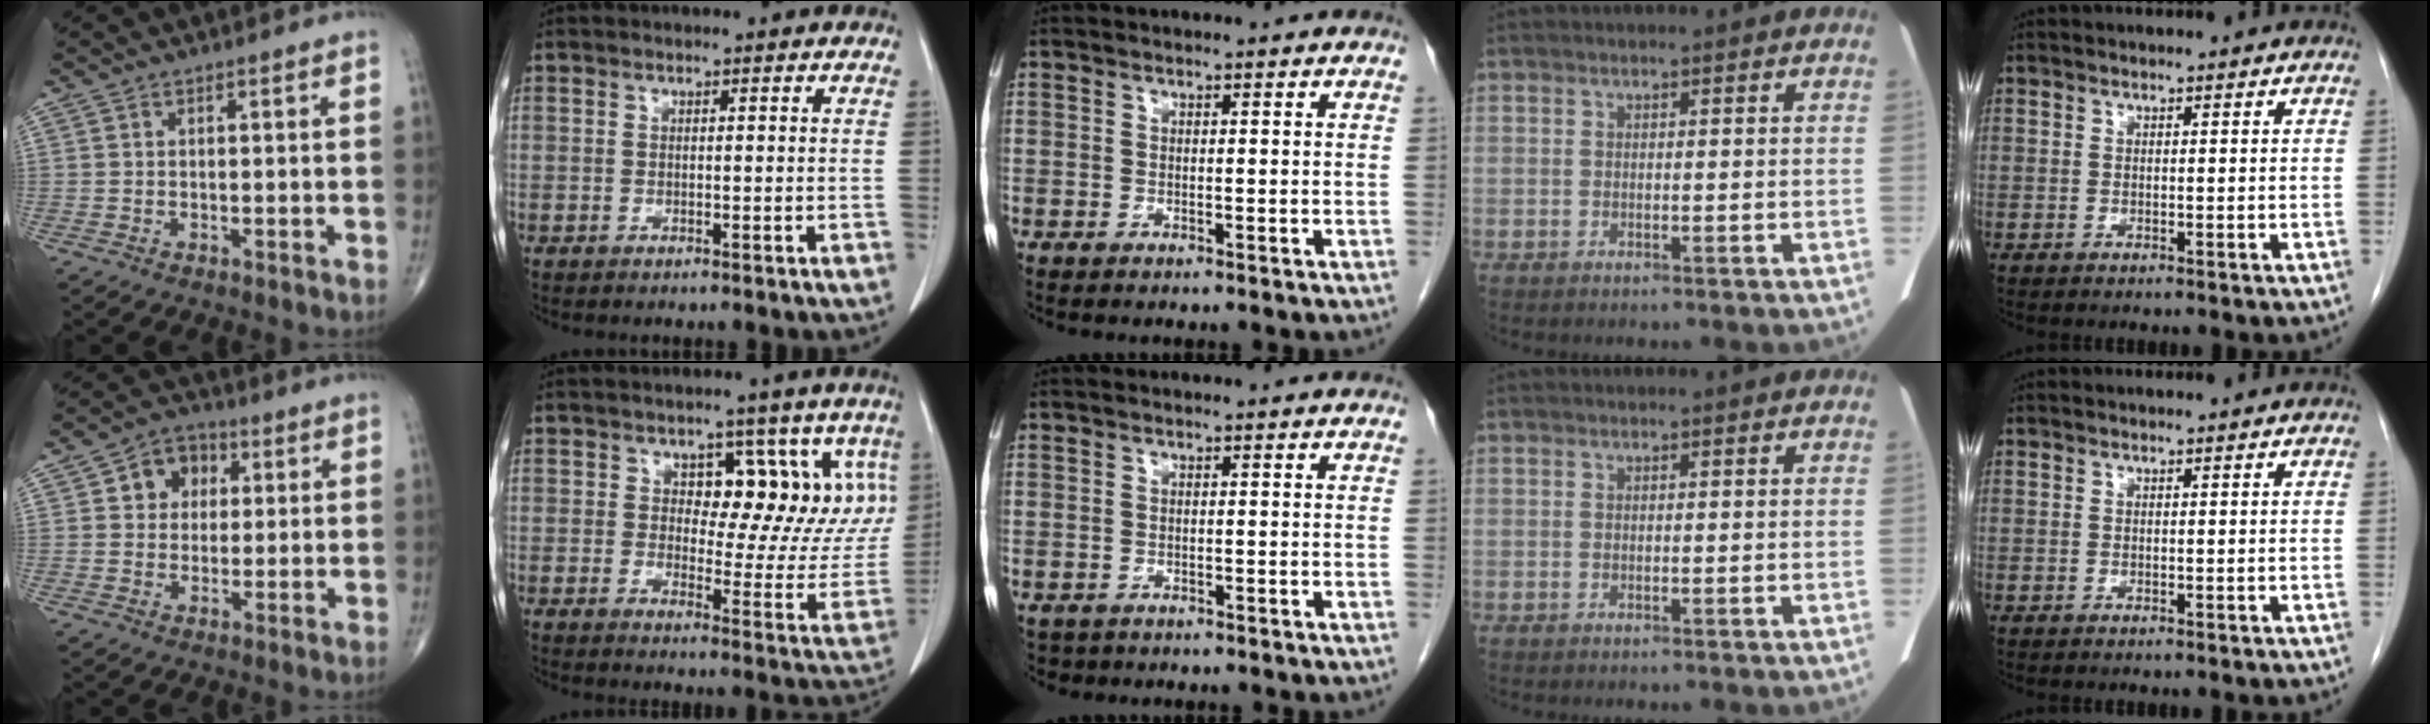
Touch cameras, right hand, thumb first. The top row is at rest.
{"thumb": {"total": 7.3, "force": [1.9, 6.0, 3.6], "torque": [-0.020, 0.006, 0.023]}, "index": {"total": 12.1, "force": [5.1, 7.0, 8.5], "torque": [-0.085, 0.008, 0.077]}, "middle": {"total": 2.0, "force": [-1.4, 1.5, 0.3], "torque": [-0.011, 0.001, -0.019]}}